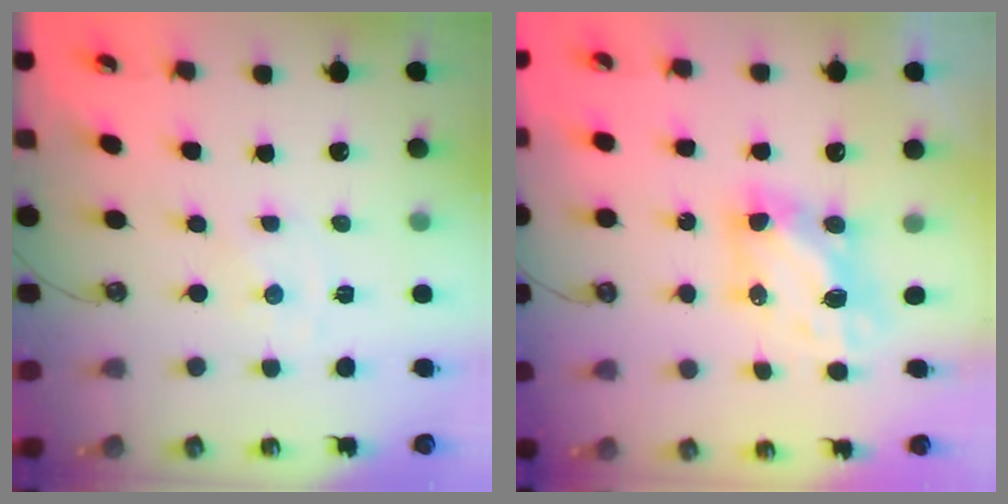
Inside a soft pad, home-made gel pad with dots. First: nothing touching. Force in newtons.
{"total": 6.7, "press": 6.7, "slide": 0.4}